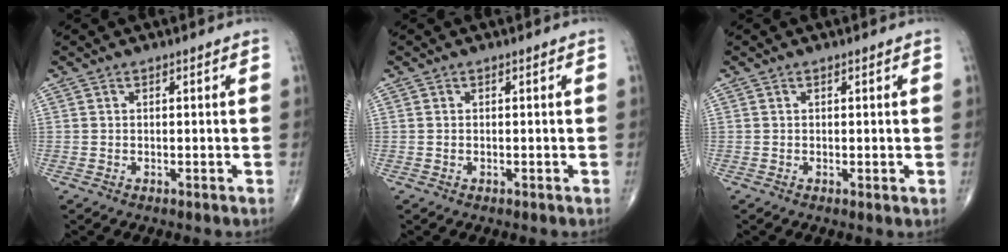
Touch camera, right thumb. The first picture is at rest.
{"total": 0.0}
{"total": 0.5, "force": [0.1, 0.0, 0.5], "torque": [-0.013, -0.006, -0.001]}